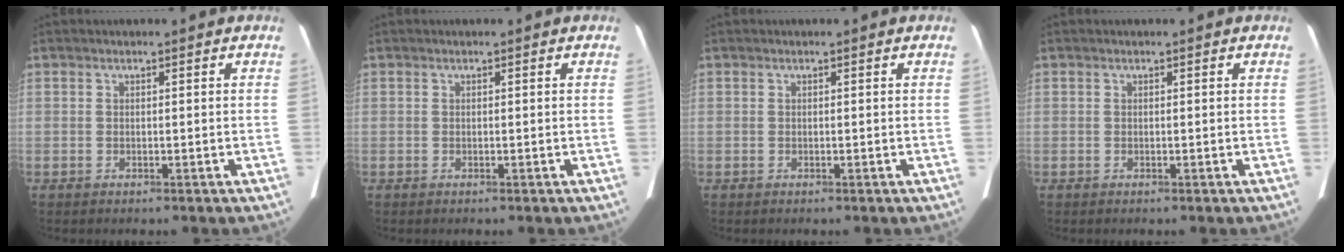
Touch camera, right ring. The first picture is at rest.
{"total": 0.0}
{"total": 0.0}
{"total": 0.0}